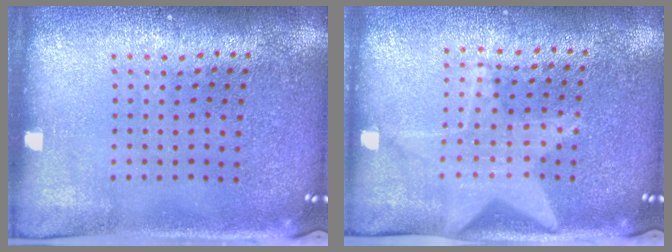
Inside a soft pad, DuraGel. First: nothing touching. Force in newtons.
{"total": 1.4, "press": 1.4, "slide": 0.2}